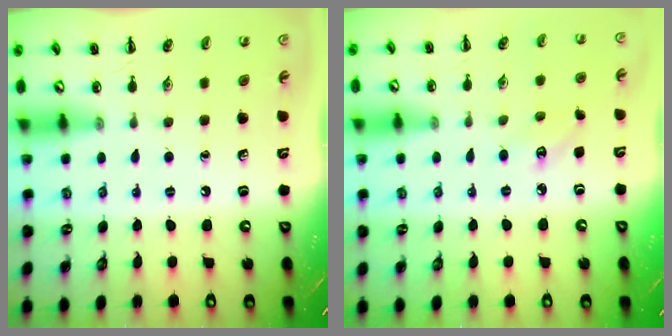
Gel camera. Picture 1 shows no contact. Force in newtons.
{"total": 2.6, "press": 2.5, "slide": 0.7}